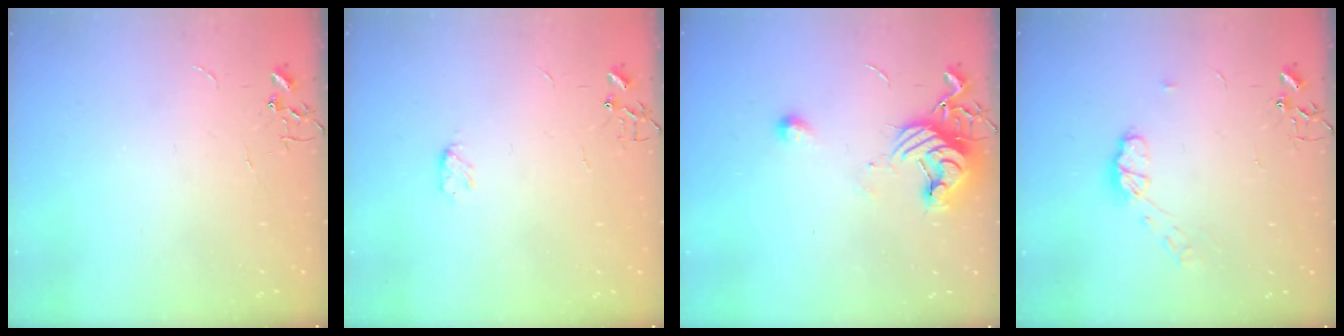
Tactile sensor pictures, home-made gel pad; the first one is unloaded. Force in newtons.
{"total": 3.9, "press": 3.9, "slide": 0.4}
{"total": 11.6, "press": 11.6, "slide": 0.7}
{"total": 7.4, "press": 7.3, "slide": 0.4}